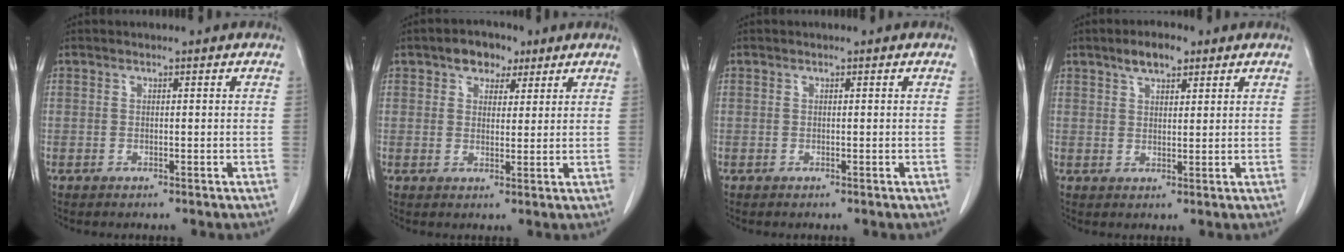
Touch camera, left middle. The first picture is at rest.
{"total": 4.5, "force": [2.7, 2.9, 2.1], "torque": [-0.029, 0.014, 0.043]}
{"total": 0.0}
{"total": 4.4, "force": [2.9, 1.7, 2.8], "torque": [-0.052, 0.009, 0.050]}